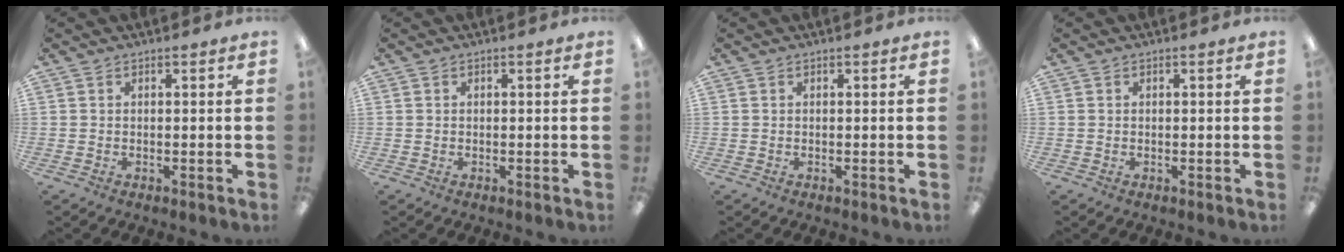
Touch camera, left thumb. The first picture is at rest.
{"total": 0.0}
{"total": 0.0}
{"total": 0.0}